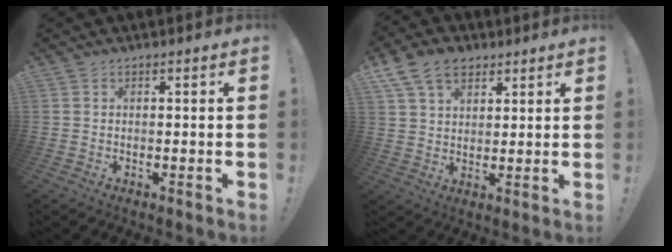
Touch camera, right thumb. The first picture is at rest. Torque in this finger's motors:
{"motor_torque": [1.32, 1.39, 0.67, 0.44, 0.26]}